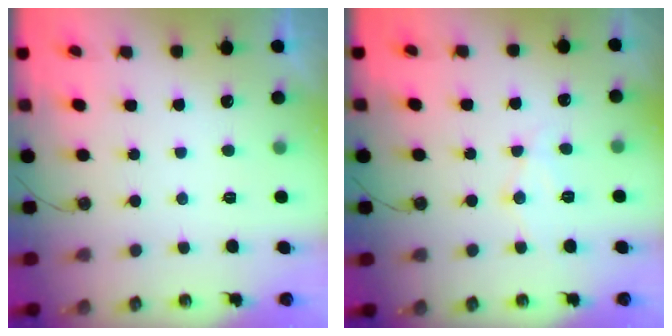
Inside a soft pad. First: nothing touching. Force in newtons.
{"total": 8.1, "press": 8.1, "slide": 0.7}